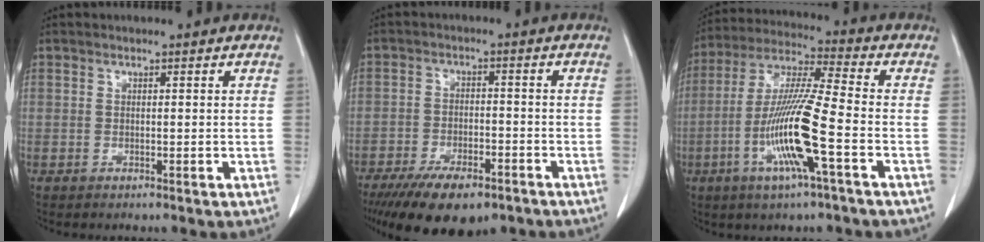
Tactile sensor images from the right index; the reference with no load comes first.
{"total": 12.2, "force": [-8.5, 4.6, 7.4], "torque": [-0.120, -0.012, -0.134]}
{"total": 14.0, "force": [-4.4, 0.0, 13.3], "torque": [-0.271, -0.008, -0.091]}